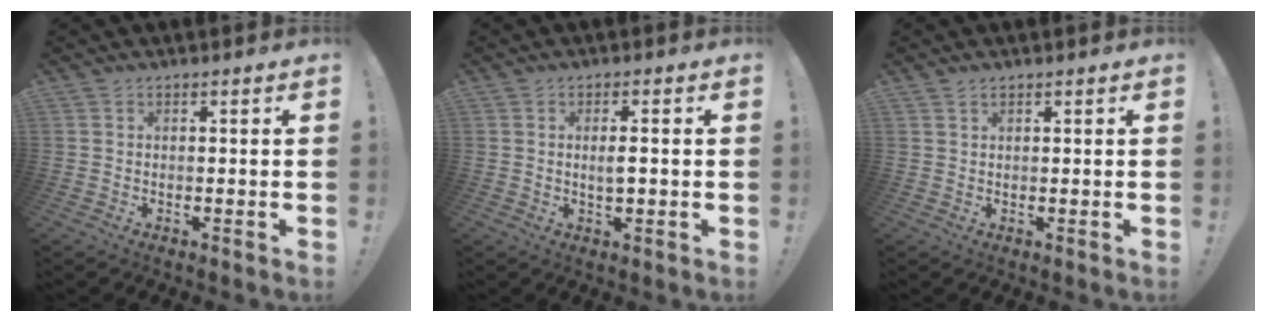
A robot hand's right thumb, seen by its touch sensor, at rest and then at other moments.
{"total": 2.9, "force": [0.1, 0.5, 2.9], "torque": [-0.040, -0.004, -0.003]}
{"total": 1.1, "force": [0.8, 0.5, 0.5], "torque": [-0.007, -0.001, 0.016]}